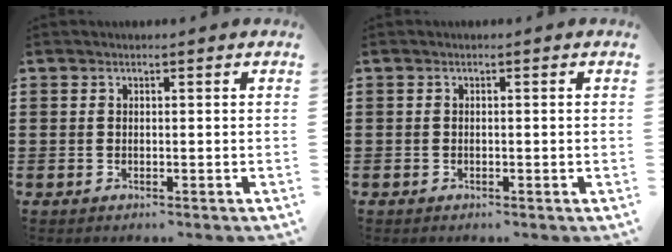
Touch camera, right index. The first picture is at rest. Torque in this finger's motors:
{"motor_torque": [0.19, 0.14, 0.00, 0.01]}